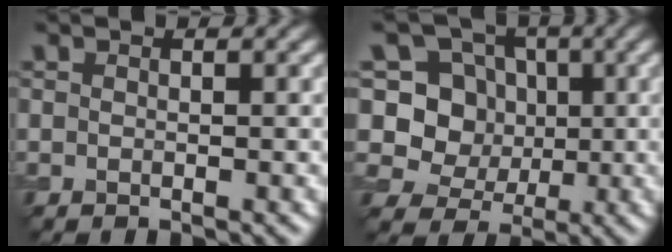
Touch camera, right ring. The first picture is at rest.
{"total": 7.7, "force": [1.5, 7.0, 2.8], "torque": [-0.054, 0.015, 0.018]}